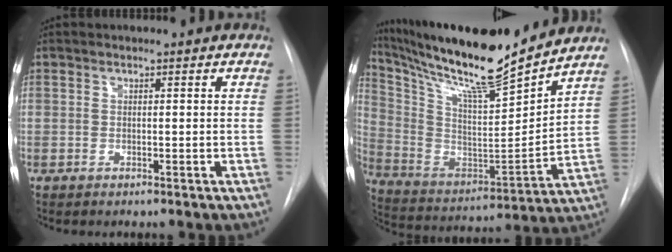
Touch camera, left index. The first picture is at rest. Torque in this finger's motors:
{"motor_torque": [0.32, -0.49, 0.35, 0.12]}